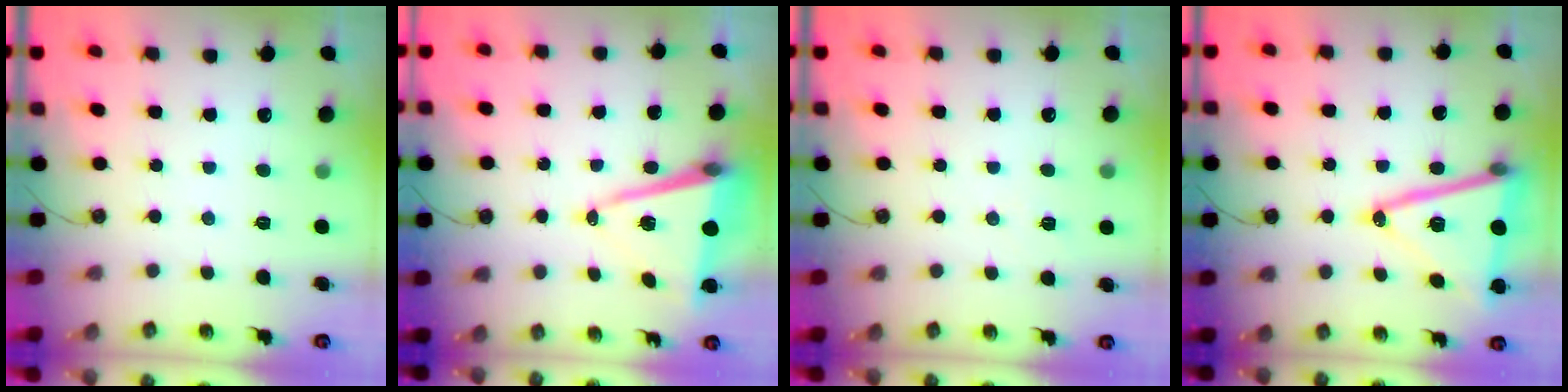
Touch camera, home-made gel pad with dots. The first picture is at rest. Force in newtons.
{"total": 11.0, "press": 10.2, "slide": 4.1}
{"total": 6.3, "press": 4.7, "slide": 4.2}
{"total": 19.0, "press": 18.7, "slide": 3.5}